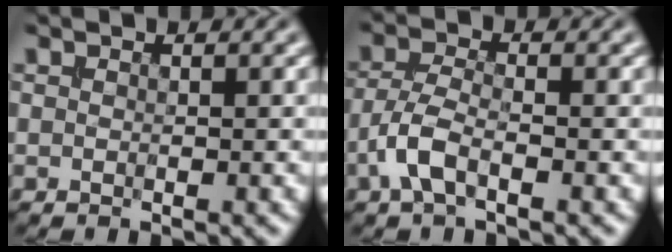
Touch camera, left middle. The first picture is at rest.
{"total": 3.2, "force": [-1.5, 1.3, 2.4], "torque": [-0.053, 0.004, -0.041]}